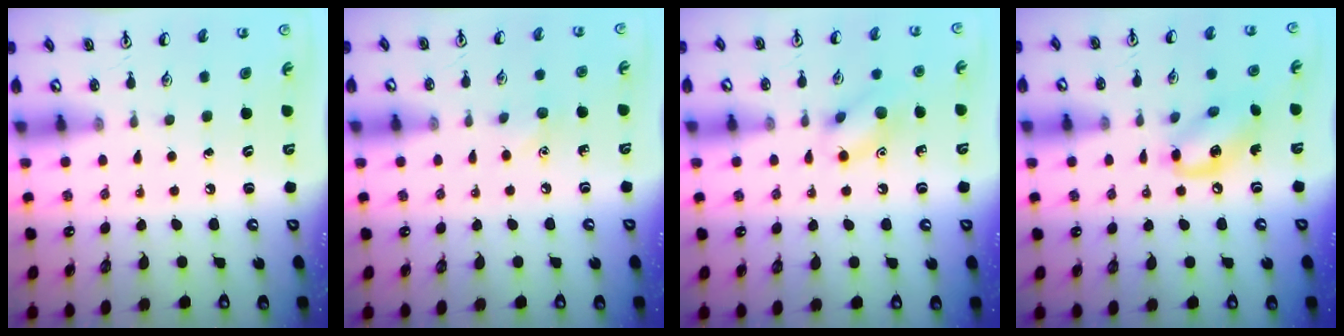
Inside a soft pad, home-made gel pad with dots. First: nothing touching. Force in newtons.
{"total": 5.0, "press": 4.7, "slide": 1.6}
{"total": 9.5, "press": 9.5, "slide": 0.6}
{"total": 10.7, "press": 10.5, "slide": 2.1}